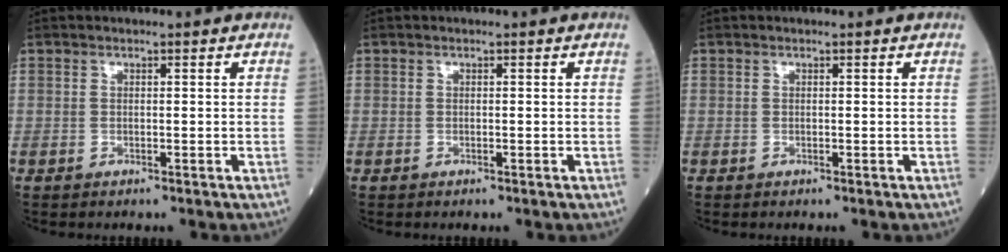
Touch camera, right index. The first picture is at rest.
{"total": 0.0}
{"total": 0.0}